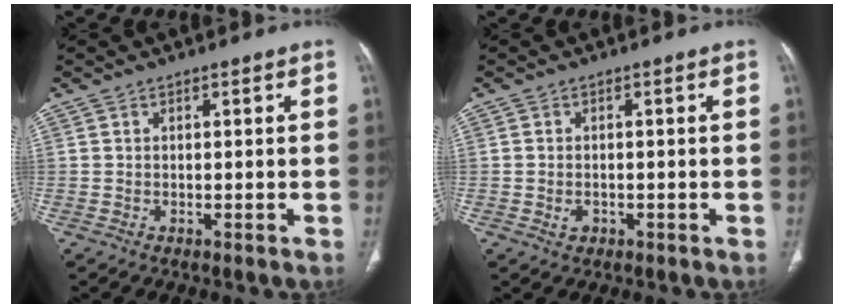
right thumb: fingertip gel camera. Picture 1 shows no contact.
{"total": 1.8, "force": [-0.6, 1.4, 1.0], "torque": [-0.016, 0.005, -0.005]}